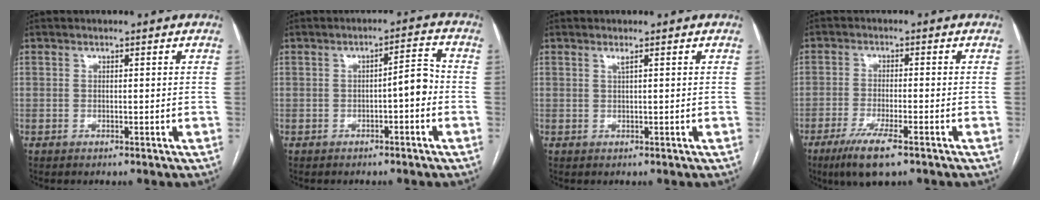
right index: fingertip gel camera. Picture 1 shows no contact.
{"total": 4.0, "force": [-1.0, 0.9, 3.8], "torque": [-0.049, 0.018, -0.014]}
{"total": 0.7, "force": [0.4, -0.2, 0.6], "torque": [-0.019, -0.001, 0.011]}
{"total": 7.0, "force": [-4.5, 0.8, 5.3], "torque": [-0.102, -0.017, -0.075]}